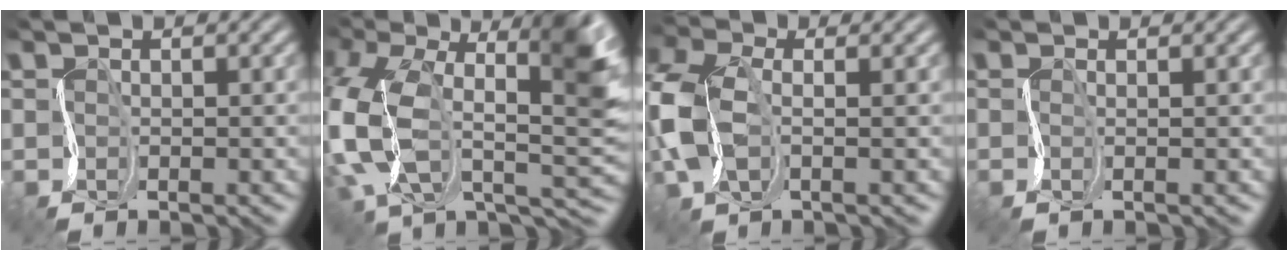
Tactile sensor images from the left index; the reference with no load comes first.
{"total": 14.1, "force": [2.8, 8.4, 10.9], "torque": [-0.281, -0.001, 0.058]}
{"total": 6.3, "force": [0.6, 3.8, 5.1], "torque": [-0.155, 0.006, 0.001]}
{"total": 1.0, "force": [0.3, 0.4, 0.8], "torque": [-0.010, -0.002, 0.003]}